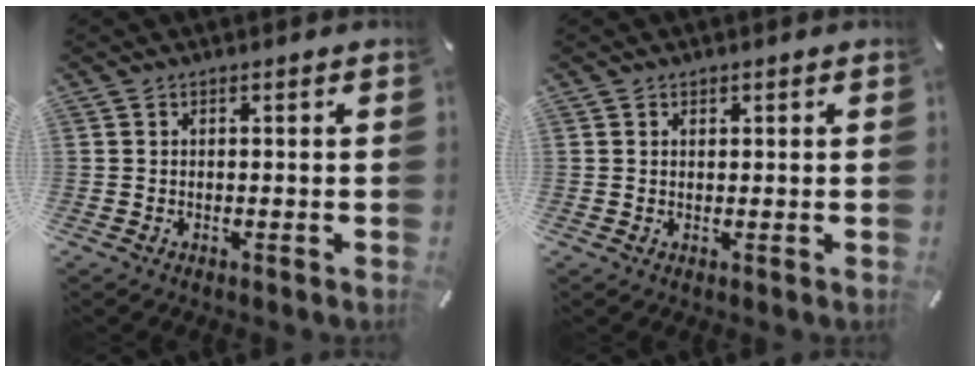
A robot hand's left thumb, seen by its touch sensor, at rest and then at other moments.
{"total": 0.9, "force": [0.4, 0.8, 0.2], "torque": [0.005, -0.001, 0.005]}